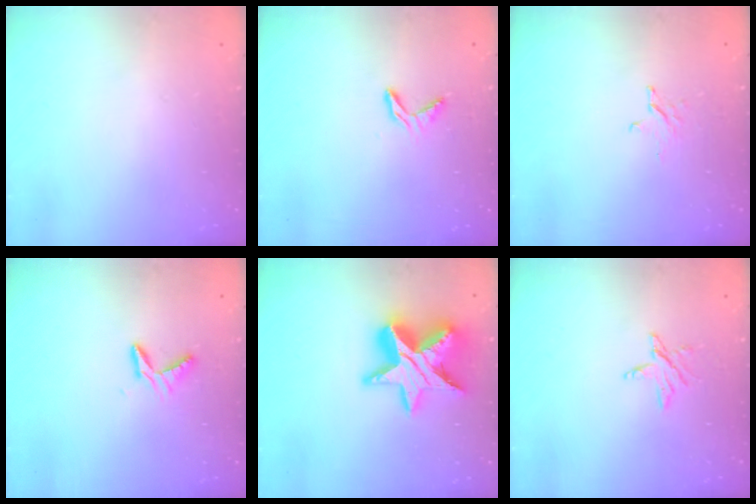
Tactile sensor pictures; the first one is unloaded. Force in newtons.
{"total": 5.0, "press": 5.0, "slide": 0.4}
{"total": 2.6, "press": 2.6, "slide": 0.3}
{"total": 4.6, "press": 4.6, "slide": 0.4}
{"total": 18.5, "press": 18.4, "slide": 1.4}
{"total": 3.7, "press": 3.7, "slide": 0.2}